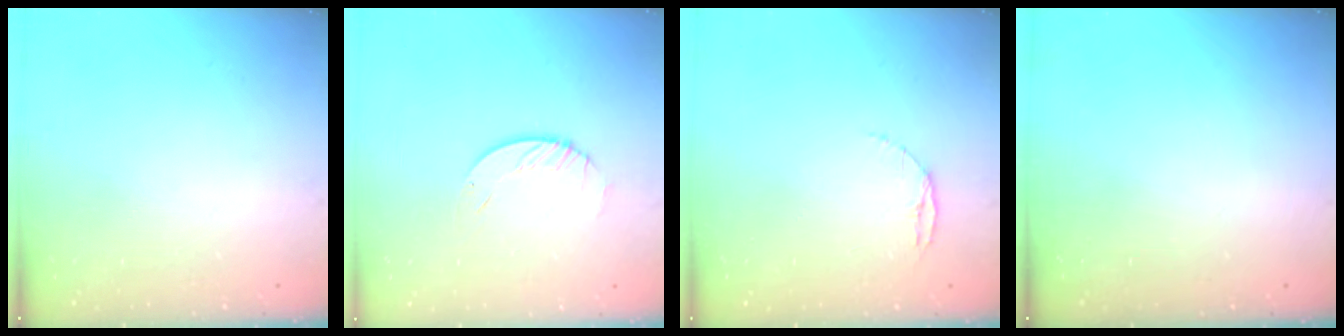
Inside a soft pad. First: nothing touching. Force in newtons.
{"total": 2.3, "press": 2.3, "slide": 0.3}
{"total": 3.4, "press": 3.4, "slide": 0.4}
{"total": 0.0}